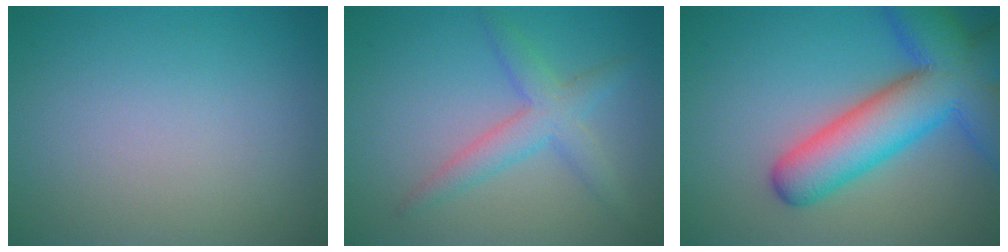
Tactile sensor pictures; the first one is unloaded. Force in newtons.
{"total": 3.3, "press": 3.3, "slide": 0.1}
{"total": 10.5, "press": 10.5, "slide": 0.7}